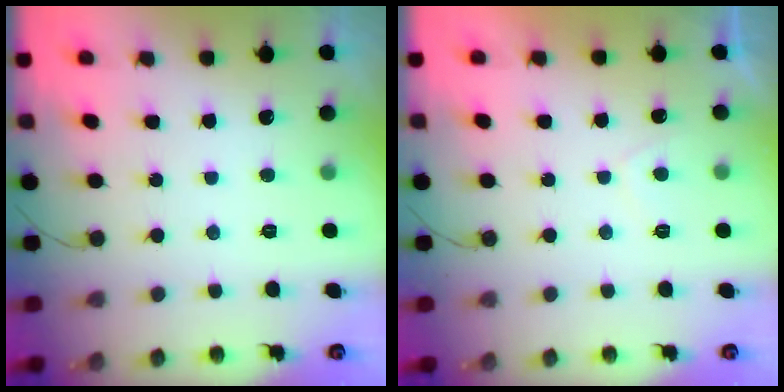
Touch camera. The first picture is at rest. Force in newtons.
{"total": 2.8, "press": 2.7, "slide": 0.8}